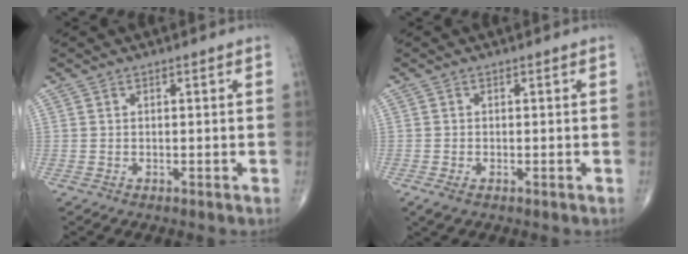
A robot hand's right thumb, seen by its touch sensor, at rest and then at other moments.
{"total": 1.8, "force": [-0.9, 0.8, 1.3], "torque": [-0.032, -0.003, -0.015]}